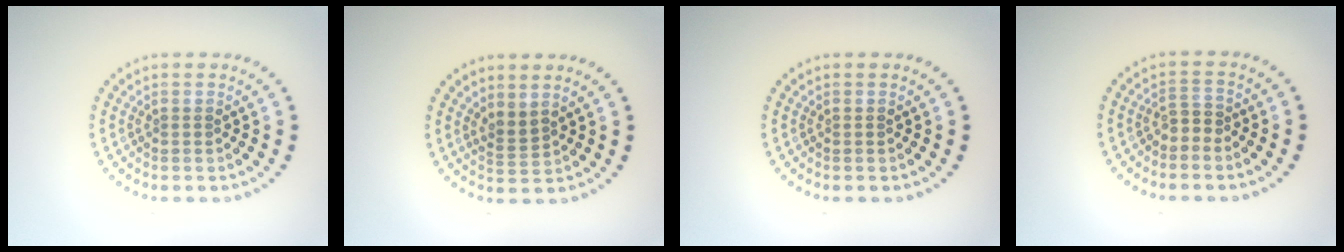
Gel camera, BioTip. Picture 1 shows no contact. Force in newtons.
{"total": 1.7, "press": 1.3, "slide": 1.1}
{"total": 0.0}
{"total": 1.2, "press": 0.8, "slide": 0.8}